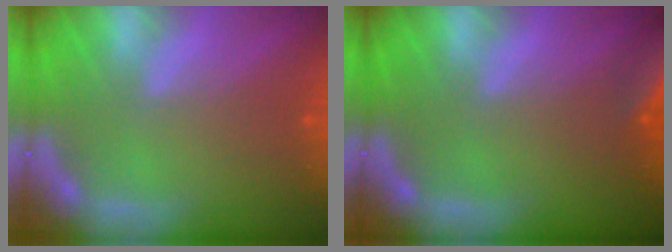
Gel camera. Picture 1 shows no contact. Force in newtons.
{"total": 6.5}